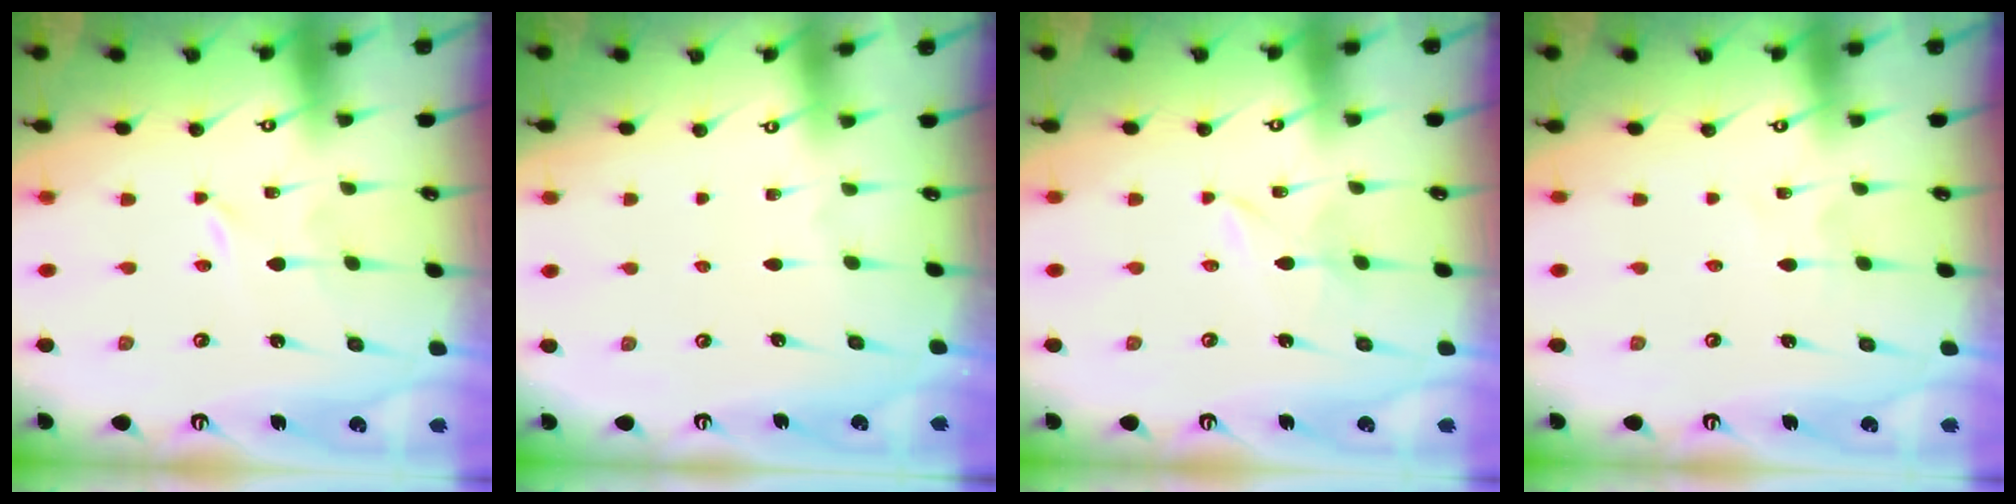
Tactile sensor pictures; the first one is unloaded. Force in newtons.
{"total": 0.0}
{"total": 1.2, "press": 1.1, "slide": 0.2}
{"total": 1.9, "press": 1.9, "slide": 0.2}